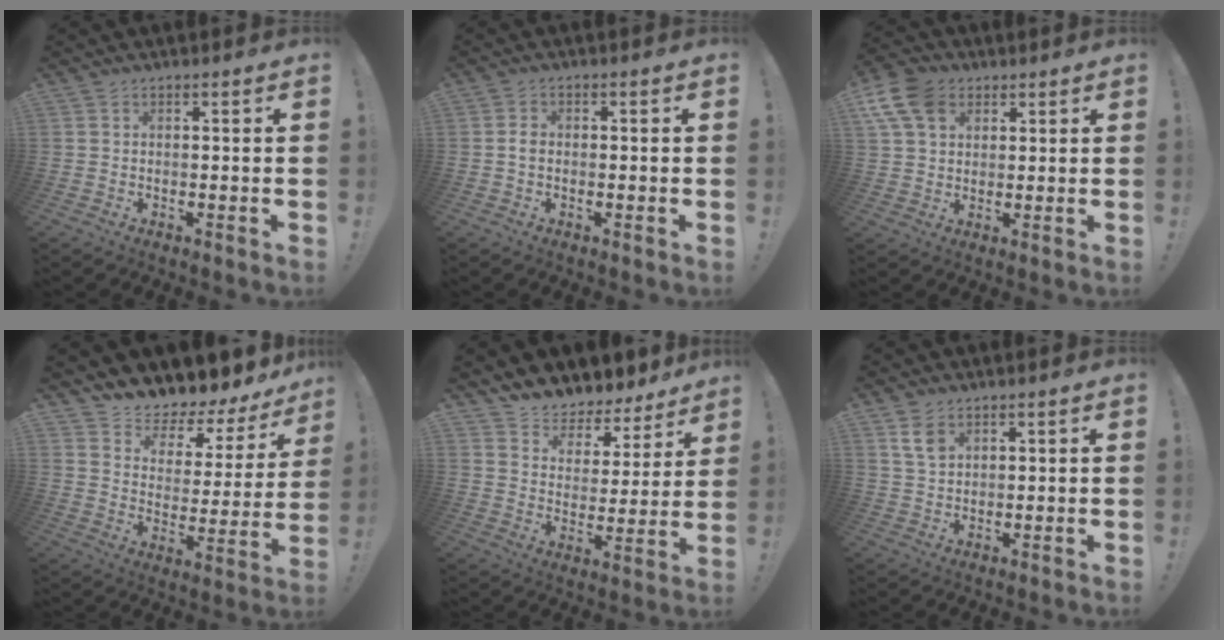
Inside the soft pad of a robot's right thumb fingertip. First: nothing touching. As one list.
[{"total": 1.7, "force": [-0.4, 1.1, 1.2], "torque": [-0.026, 0.008, -0.007]}, {"total": 11.8, "force": [5.2, 8.2, 6.7], "torque": [-0.133, -0.013, 0.104]}, {"total": 6.6, "force": [5.8, 2.4, 2.1], "torque": [-0.031, -0.073, 0.093]}, {"total": 6.8, "force": [6.1, 2.9, 0.4], "torque": [-0.018, -0.066, 0.112]}, {"total": 5.1, "force": [2.8, 3.2, 2.9], "torque": [-0.043, -0.011, 0.052]}]